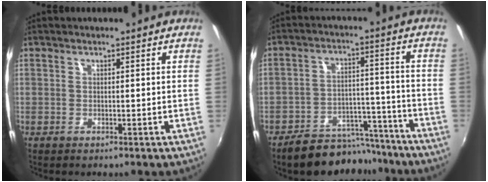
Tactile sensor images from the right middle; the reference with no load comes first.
{"total": 13.8, "force": [-12.2, 5.1, 4.0], "torque": [-0.083, 0.023, -0.164]}